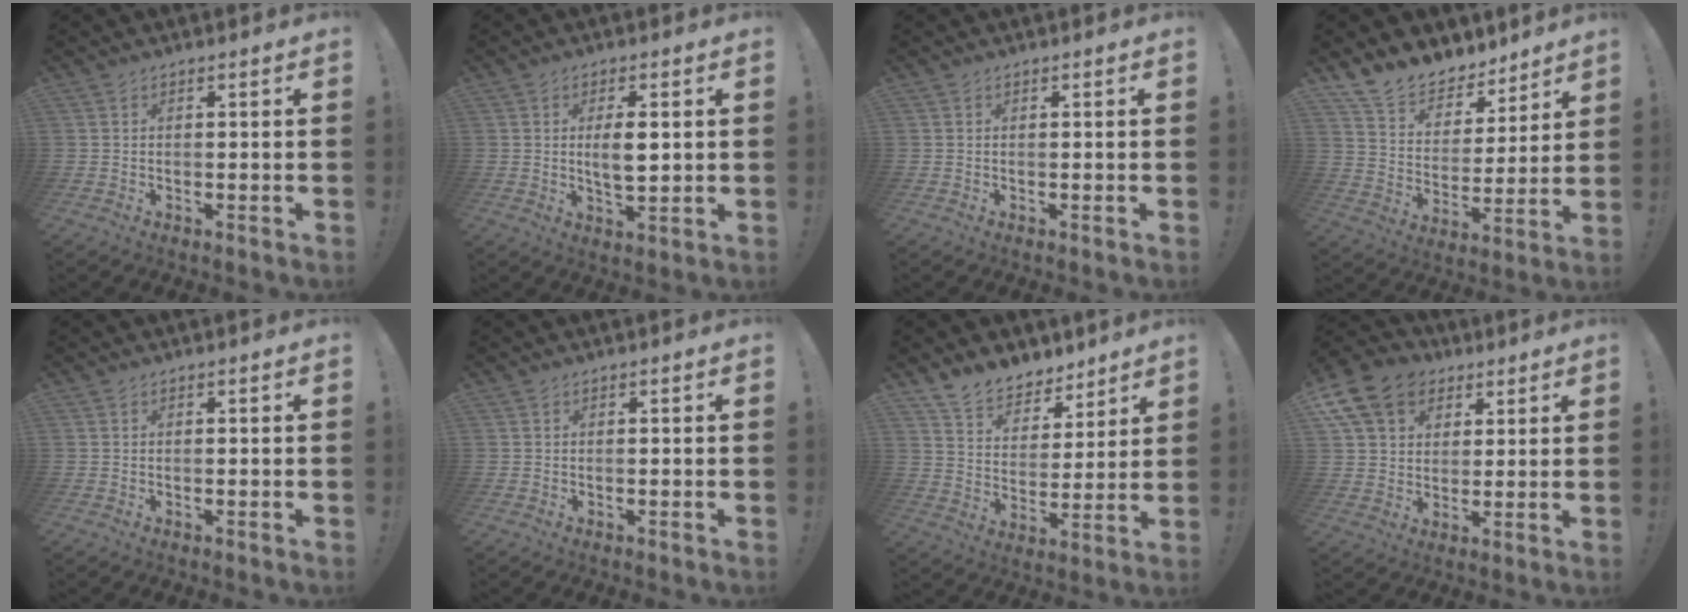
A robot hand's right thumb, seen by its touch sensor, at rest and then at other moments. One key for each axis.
{"total": 6.2, "fx": 0.8, "fy": 2.3, "fz": 5.7, "tx": -0.102, "ty": -0.011, "tz": 0.005}
{"total": 0.0}
{"total": 12.2, "fx": 10.2, "fy": 6.2, "fz": 2.6, "tx": -0.062, "ty": -0.079, "tz": 0.195}
{"total": 0.0}
{"total": 0.0}
{"total": 10.6, "fx": 8.9, "fy": 5.5, "fz": 2.1, "tx": -0.048, "ty": -0.070, "tz": 0.173}
{"total": 14.8, "fx": 6.7, "fy": 11.2, "fz": 6.7, "tx": -0.106, "ty": -0.035, "tz": 0.132}